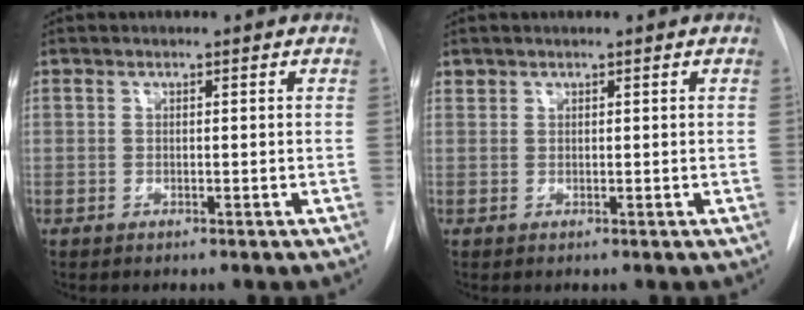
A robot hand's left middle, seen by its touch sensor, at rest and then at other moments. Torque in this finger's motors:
{"motor_torque": [0.04, -0.03, 0.15, 0.01]}